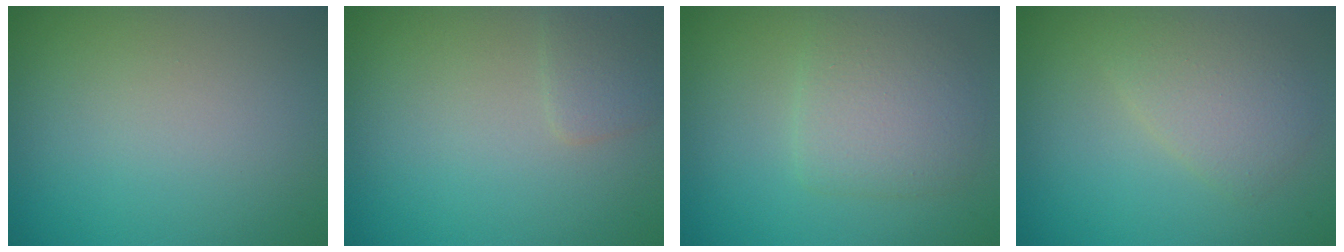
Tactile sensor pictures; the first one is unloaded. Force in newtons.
{"total": 1.5, "press": 1.5, "slide": 0.0}
{"total": 3.7, "press": 3.7, "slide": 0.1}
{"total": 2.9, "press": 2.9, "slide": 0.1}